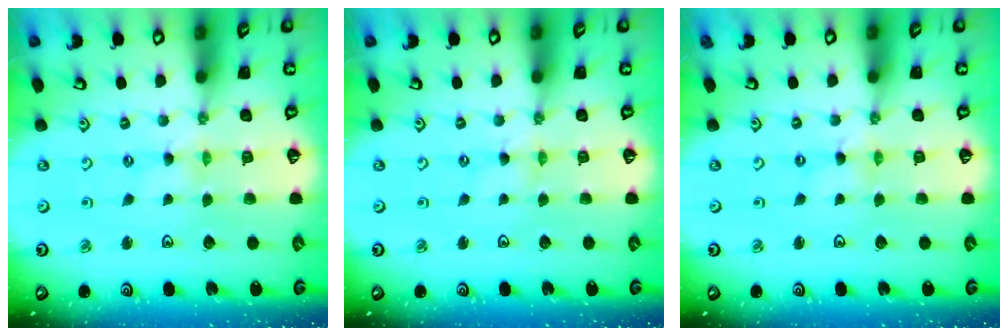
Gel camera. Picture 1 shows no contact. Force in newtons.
{"total": 0.8, "press": 0.7, "slide": 0.2}
{"total": 0.0}